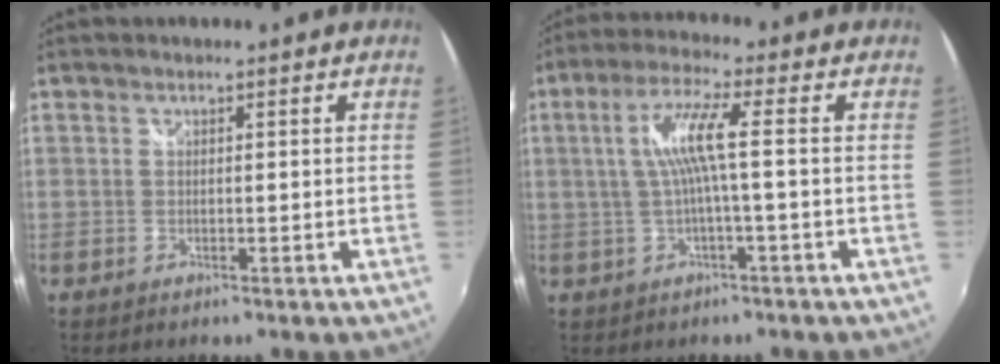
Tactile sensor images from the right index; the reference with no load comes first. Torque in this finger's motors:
{"motor_torque": [0.70, 0.08, 0.57, 0.16]}